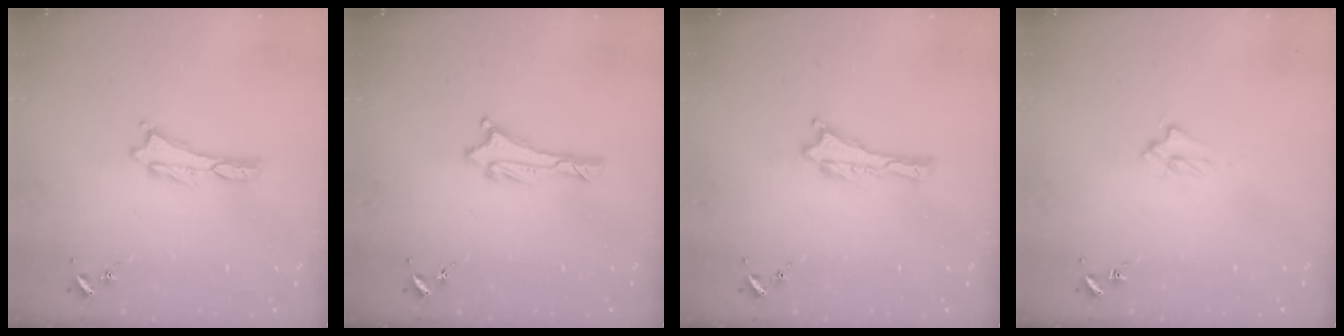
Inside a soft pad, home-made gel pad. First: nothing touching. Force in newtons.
{"total": 1.1, "press": 1.1, "slide": 0.1}
{"total": 0.0}
{"total": 1.7, "press": 1.6, "slide": 0.3}